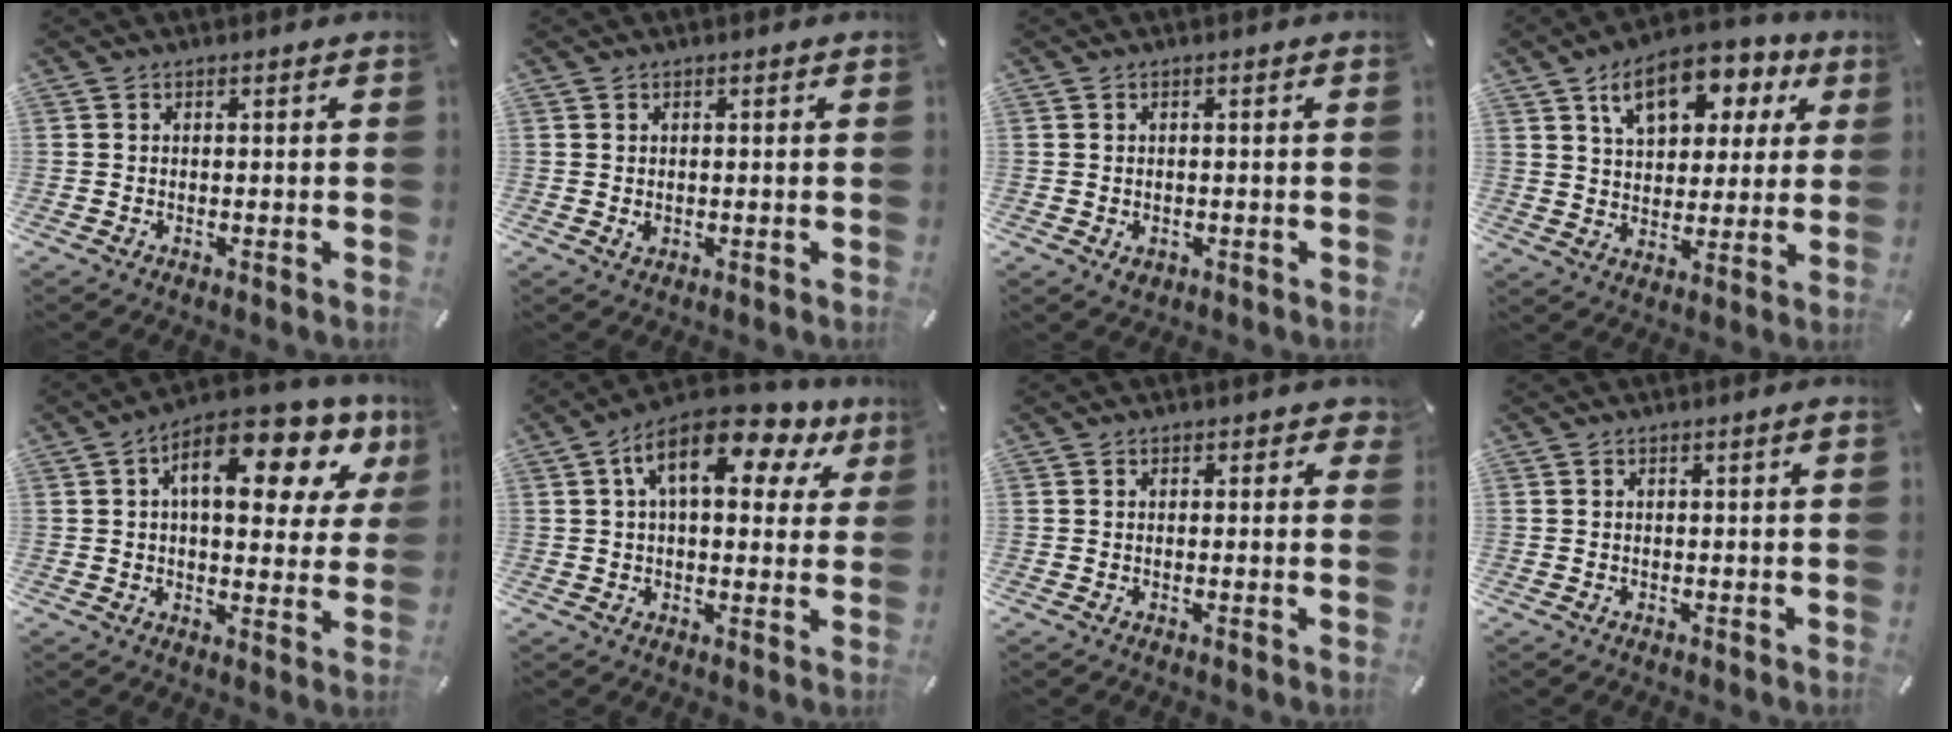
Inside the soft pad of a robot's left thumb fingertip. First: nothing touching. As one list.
[{"total": 0.9, "force": [0.1, 0.8, 0.5], "torque": [-0.002, 0.000, 0.000]}, {"total": 1.4, "force": [-0.5, 1.2, 0.6], "torque": [-0.009, 0.004, -0.010]}, {"total": 13.6, "force": [7.4, 8.6, 7.5], "torque": [-0.114, -0.026, 0.129]}, {"total": 15.9, "force": [7.4, 7.1, 12.2], "torque": [-0.178, -0.032, 0.116]}, {"total": 14.2, "force": [6.1, 6.8, 10.9], "torque": [-0.171, -0.010, 0.101]}, {"total": 1.2, "force": [0.6, 0.8, 0.7], "torque": [0.002, -0.001, 0.006]}, {"total": 1.0, "force": [0.2, 0.1, 1.0], "torque": [-0.018, 0.001, 0.002]}]